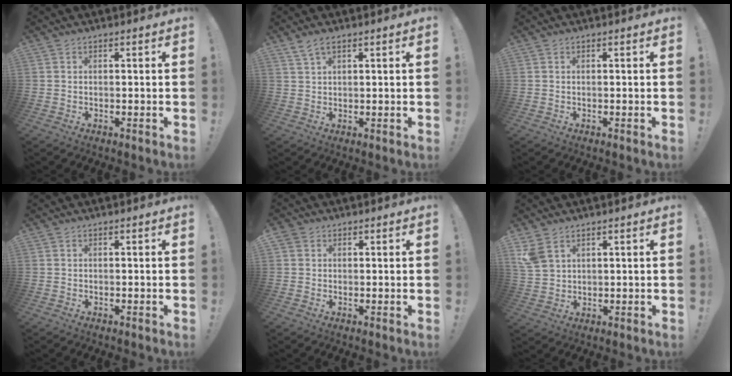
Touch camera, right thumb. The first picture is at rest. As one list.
[{"total": 3.5, "force": [2.3, 1.1, 2.5], "torque": [-0.044, -0.006, 0.041]}, {"total": 0.0}, {"total": 0.0}, {"total": 2.1, "force": [1.1, 1.7, 0.7], "torque": [-0.009, -0.002, 0.021]}, {"total": 5.7, "force": [3.2, 3.6, 3.0], "torque": [-0.061, -0.010, 0.064]}]